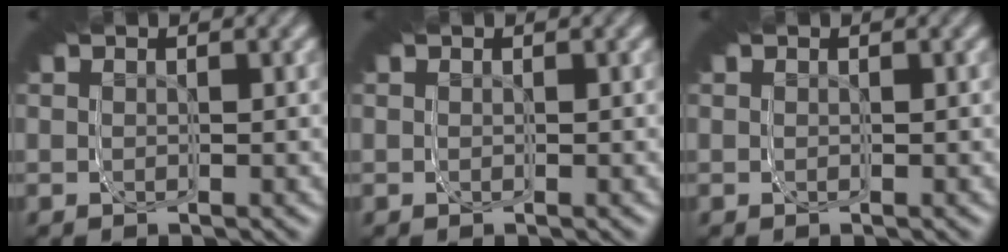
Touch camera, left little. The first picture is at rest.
{"total": 0.0}
{"total": 0.0}